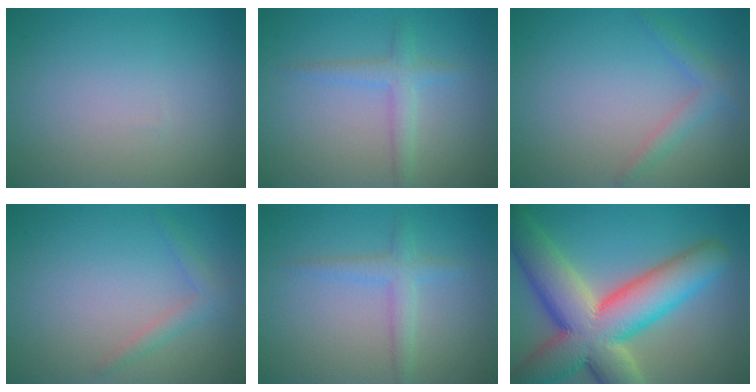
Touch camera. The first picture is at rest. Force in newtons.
{"total": 2.2, "press": 2.2, "slide": 0.0}
{"total": 1.8, "press": 1.8, "slide": 0.1}
{"total": 1.5, "press": 1.5, "slide": 0.1}
{"total": 2.2, "press": 2.2, "slide": 0.0}
{"total": 13.6, "press": 13.6, "slide": 0.8}